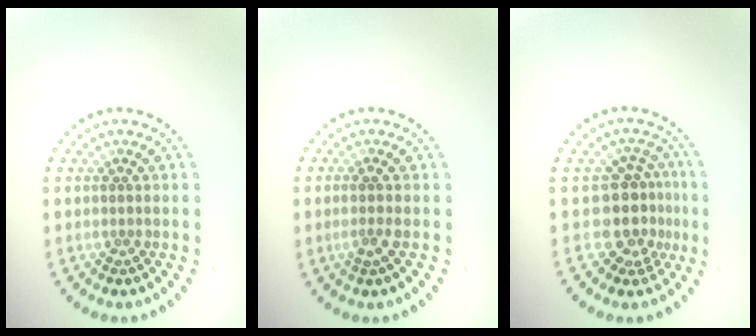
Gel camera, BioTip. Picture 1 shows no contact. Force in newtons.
{"total": 1.3, "press": 1.0, "slide": 0.8}
{"total": 3.8, "press": 3.0, "slide": 2.4}